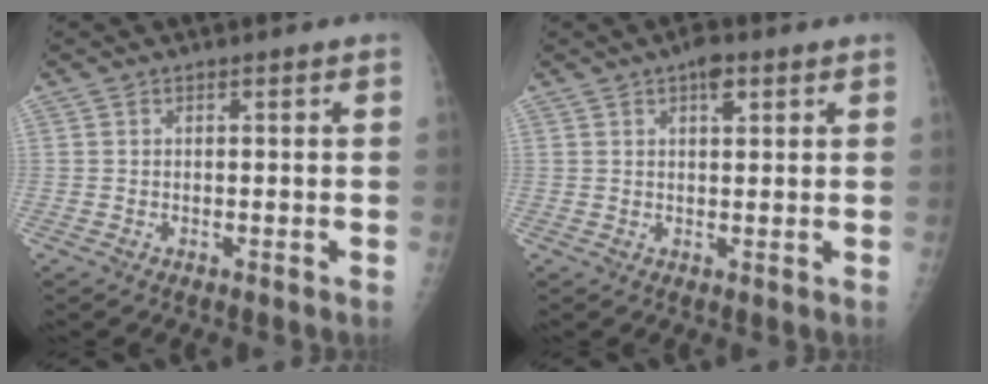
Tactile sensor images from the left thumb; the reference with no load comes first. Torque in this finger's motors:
{"motor_torque": [0.95, 0.31, 0.56, -0.05, 0.01]}